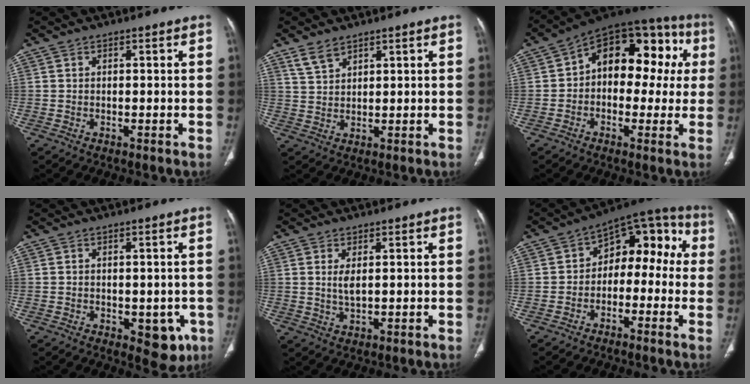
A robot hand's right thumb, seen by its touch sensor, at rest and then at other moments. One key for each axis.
{"total": 3.7, "fx": 2.9, "fy": 1.6, "fz": 1.6, "tx": -0.028, "ty": -0.010, "tz": 0.065}
{"total": 18.4, "fx": 2.5, "fy": 11.6, "fz": 14.0, "tx": -0.136, "ty": 0.050, "tz": 0.022}
{"total": 6.8, "fx": -2.2, "fy": 3.9, "fz": 5.1, "tx": -0.026, "ty": -0.003, "tz": -0.018}
{"total": 2.7, "fx": 0.7, "fy": 1.0, "fz": 2.4, "tx": -0.050, "ty": -0.009, "tz": 0.021}
{"total": 12.3, "fx": -1.0, "fy": 8.3, "fz": 9.1, "tx": -0.072, "ty": 0.060, "tz": -0.031}